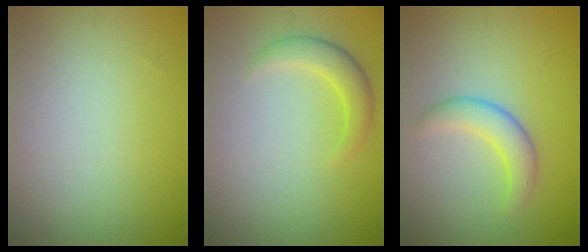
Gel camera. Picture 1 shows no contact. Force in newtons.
{"total": 2.3, "press": 2.2, "slide": 0.1}
{"total": 2.7, "press": 2.7, "slide": 0.1}